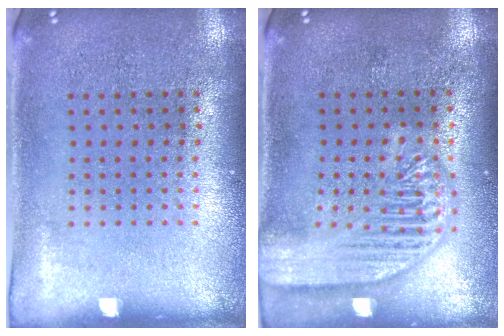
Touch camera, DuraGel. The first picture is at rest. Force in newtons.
{"total": 3.0, "press": 3.0, "slide": 0.3}